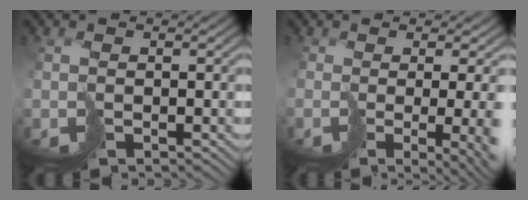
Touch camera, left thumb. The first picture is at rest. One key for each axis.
{"total": 8.6, "fx": -1.4, "fy": 2.8, "fz": 8.1, "tx": -0.084, "ty": -0.031, "tz": 0.019}